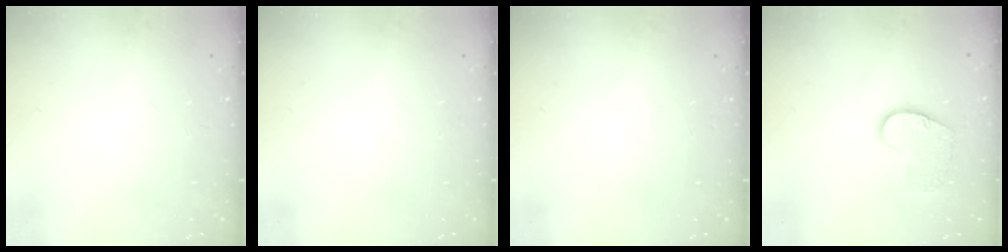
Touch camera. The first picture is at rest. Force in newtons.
{"total": 0.0}
{"total": 0.0}
{"total": 10.4, "press": 10.4, "slide": 0.7}